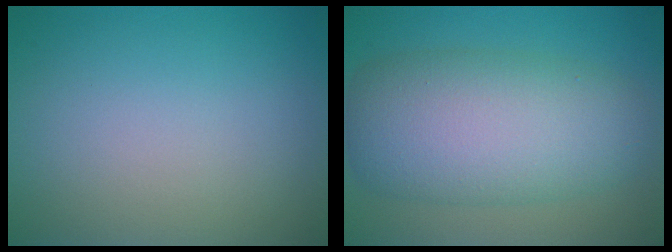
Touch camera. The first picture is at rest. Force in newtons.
{"total": 9.6, "press": 9.6, "slide": 0.1}